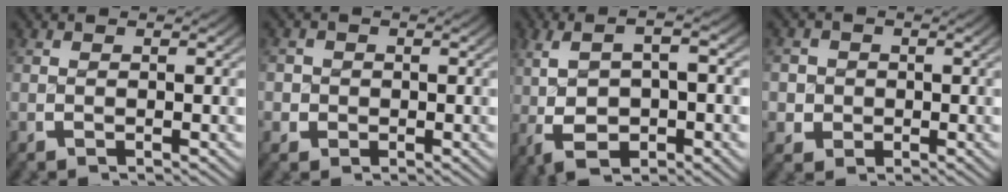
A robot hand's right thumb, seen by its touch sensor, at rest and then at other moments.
{"total": 2.3, "force": [-0.3, 2.2, 0.4], "torque": [-0.006, -0.004, -0.008]}
{"total": 7.1, "force": [0.0, 3.6, 6.1], "torque": [-0.117, -0.002, 0.014]}
{"total": 4.6, "force": [-0.3, 4.3, 1.4], "torque": [-0.035, -0.016, -0.001]}